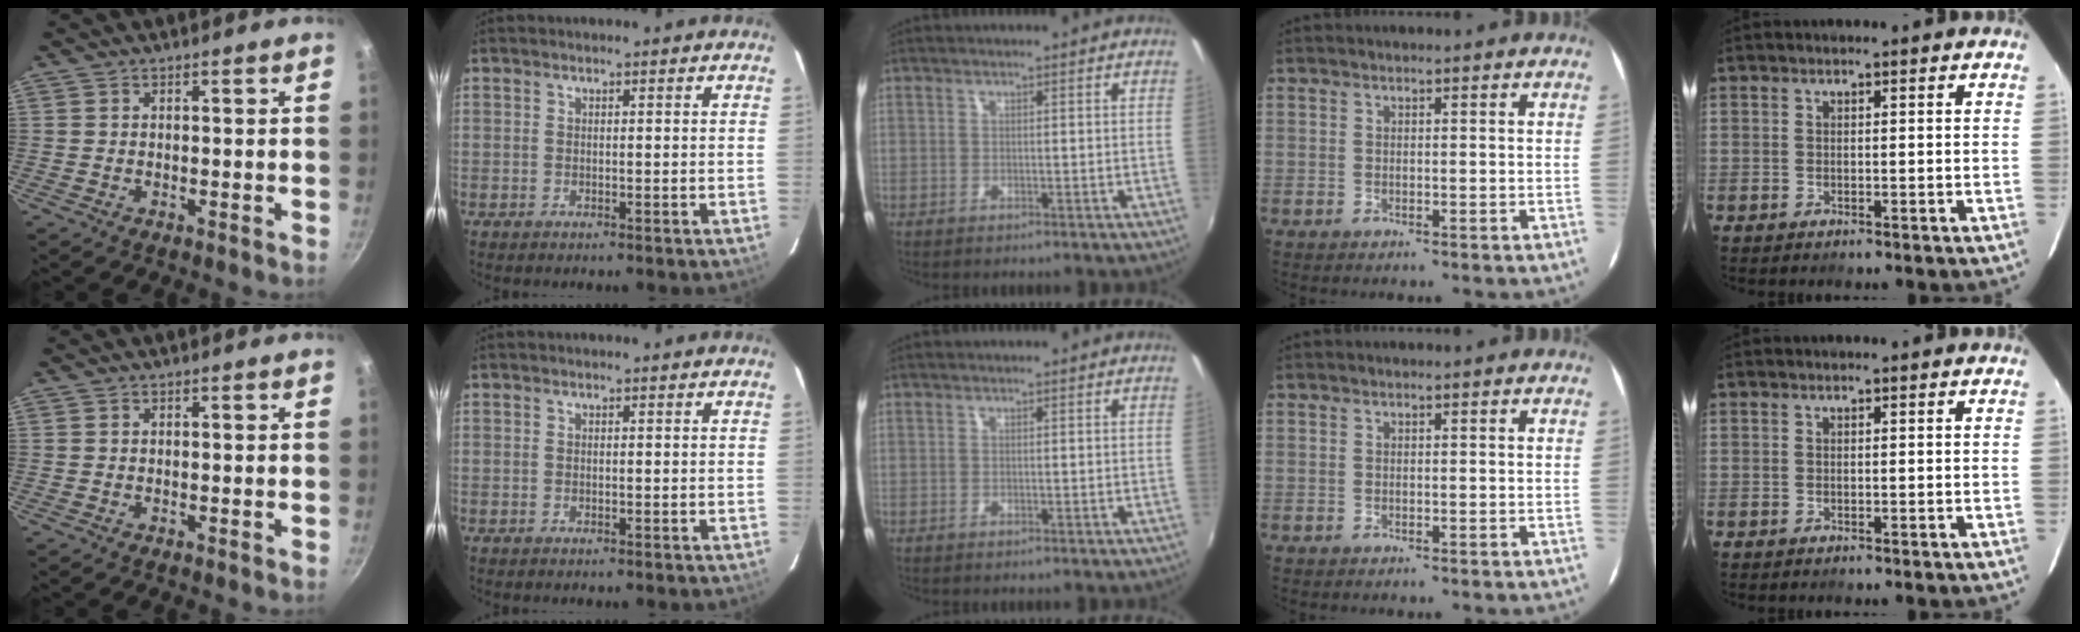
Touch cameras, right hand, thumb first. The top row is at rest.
{}